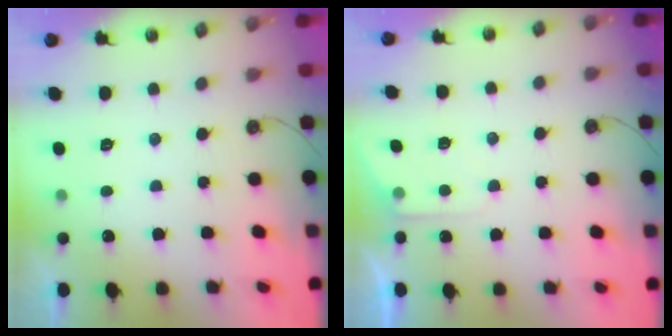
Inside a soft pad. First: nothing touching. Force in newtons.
{"total": 4.2, "press": 4.2, "slide": 0.7}